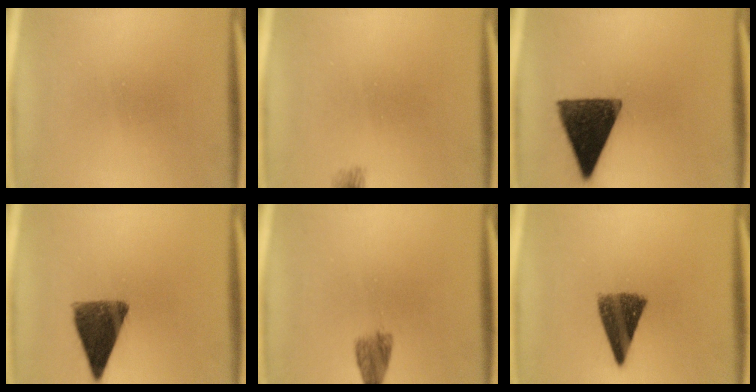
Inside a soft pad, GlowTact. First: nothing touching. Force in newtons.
{"total": 1.6}
{"total": 13.7}
{"total": 10.3}
{"total": 2.1}
{"total": 8.7}